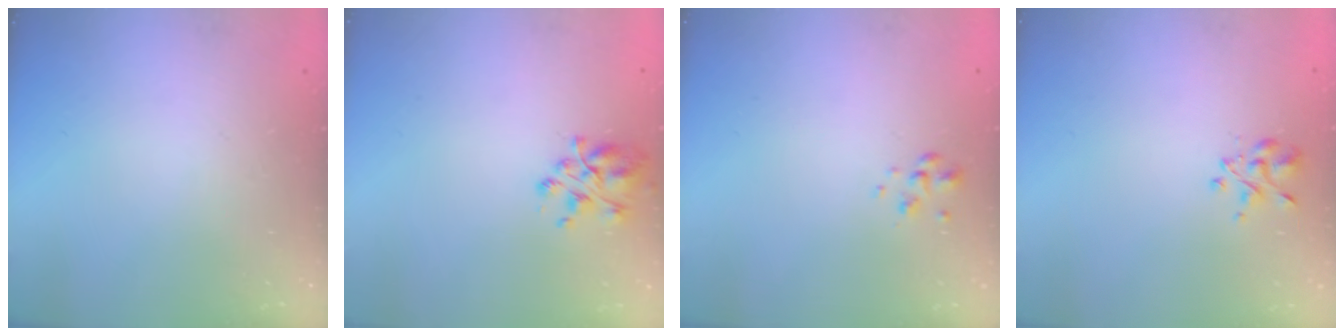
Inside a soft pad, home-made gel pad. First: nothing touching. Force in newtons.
{"total": 5.8, "press": 5.7, "slide": 1.2}
{"total": 1.8, "press": 1.7, "slide": 0.5}
{"total": 2.5, "press": 2.2, "slide": 1.0}